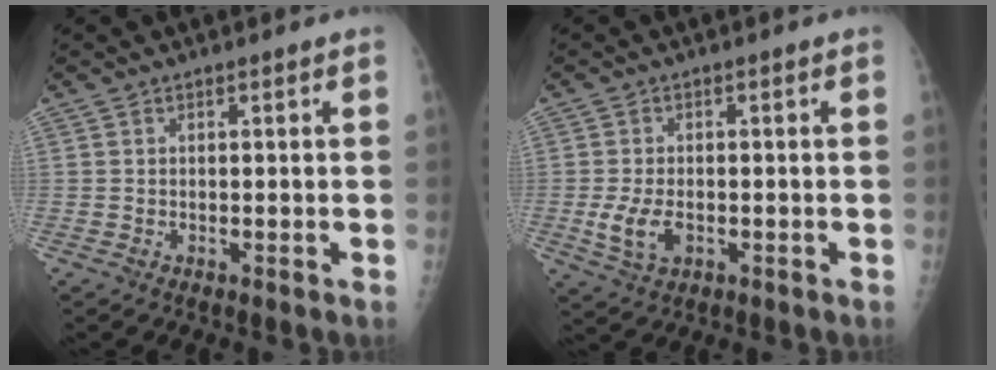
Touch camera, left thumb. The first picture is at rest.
{"total": 5.5, "force": [-1.6, 3.3, 4.1], "torque": [-0.085, 0.001, -0.024]}